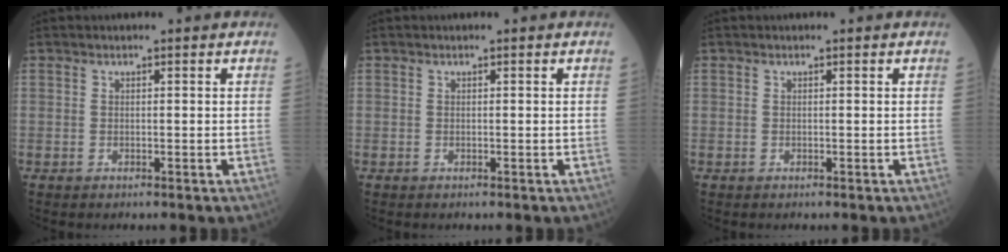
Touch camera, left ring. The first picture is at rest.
{"total": 0.0}
{"total": 0.0}